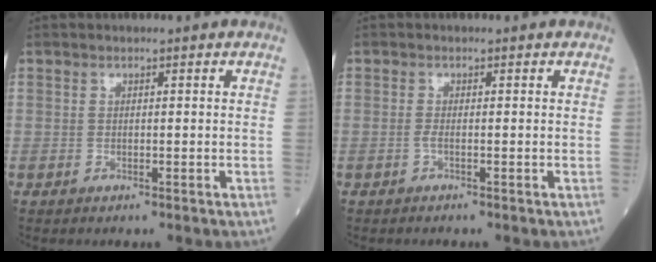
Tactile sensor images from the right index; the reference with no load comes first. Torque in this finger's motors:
{"motor_torque": [0.24, -0.07, 0.11, 0.03]}